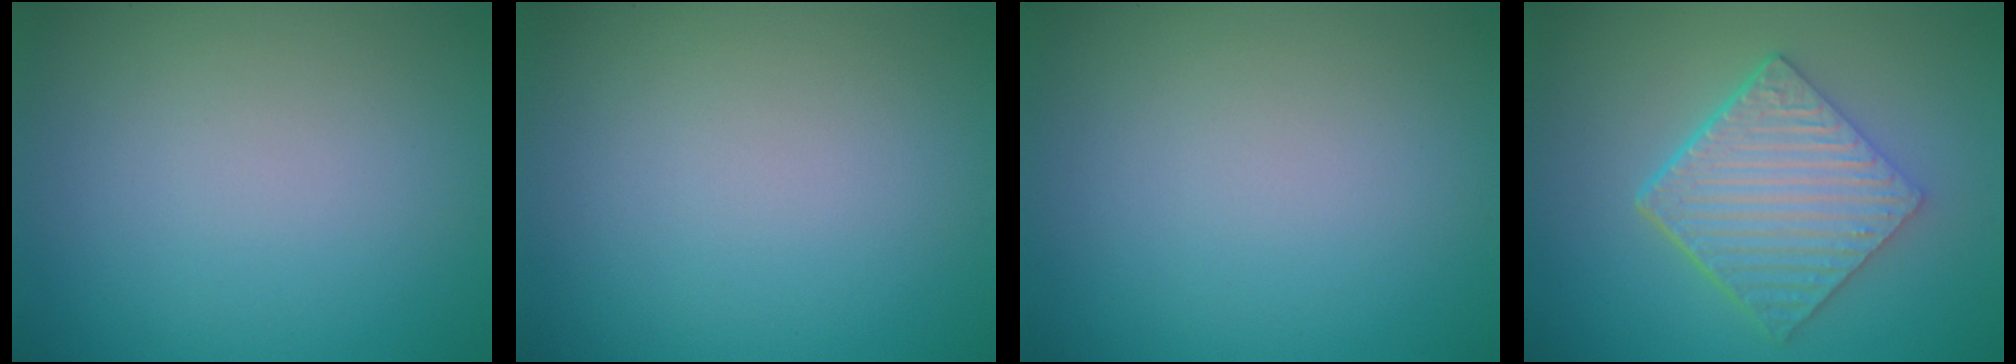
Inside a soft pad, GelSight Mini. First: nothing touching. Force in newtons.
{"total": 0.0}
{"total": 0.0}
{"total": 6.4, "press": 4.5, "slide": 4.7}